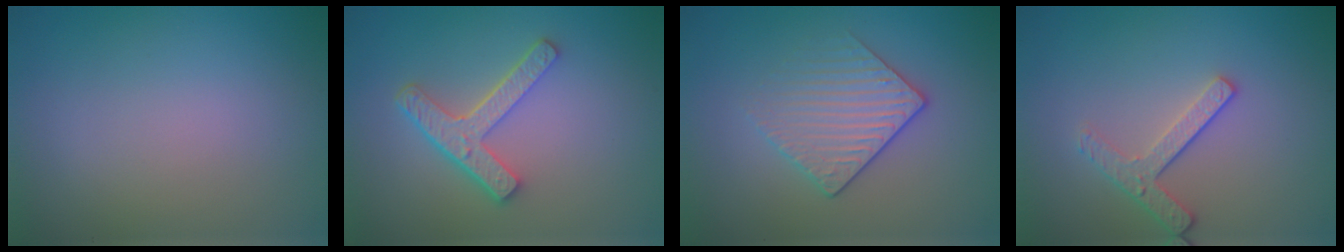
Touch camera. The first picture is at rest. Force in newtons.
{"total": 4.2, "press": 3.2, "slide": 2.8}
{"total": 2.9, "press": 2.6, "slide": 1.2}
{"total": 2.6, "press": 2.2, "slide": 1.3}